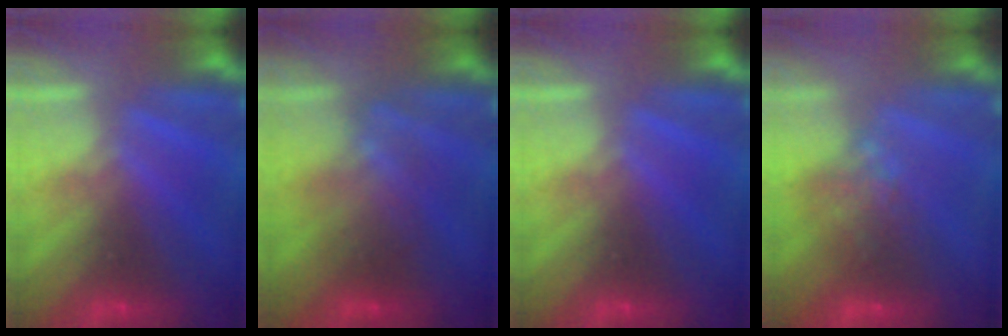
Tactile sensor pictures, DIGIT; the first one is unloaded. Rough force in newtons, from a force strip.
{"total": 2.3}
{"total": 0.0}
{"total": 7.8}